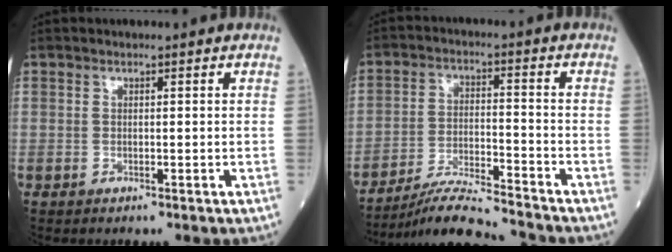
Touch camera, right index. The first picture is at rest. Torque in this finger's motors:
{"motor_torque": [0.57, -0.69, 0.17, 0.05]}